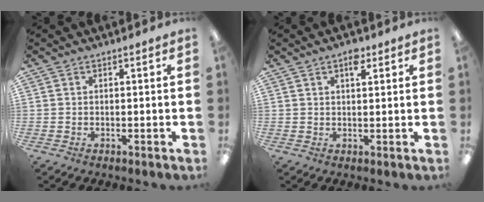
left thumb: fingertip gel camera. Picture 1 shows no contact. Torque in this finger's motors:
{"motor_torque": [-0.10, 0.02, -0.28, 0.18, 0.06]}